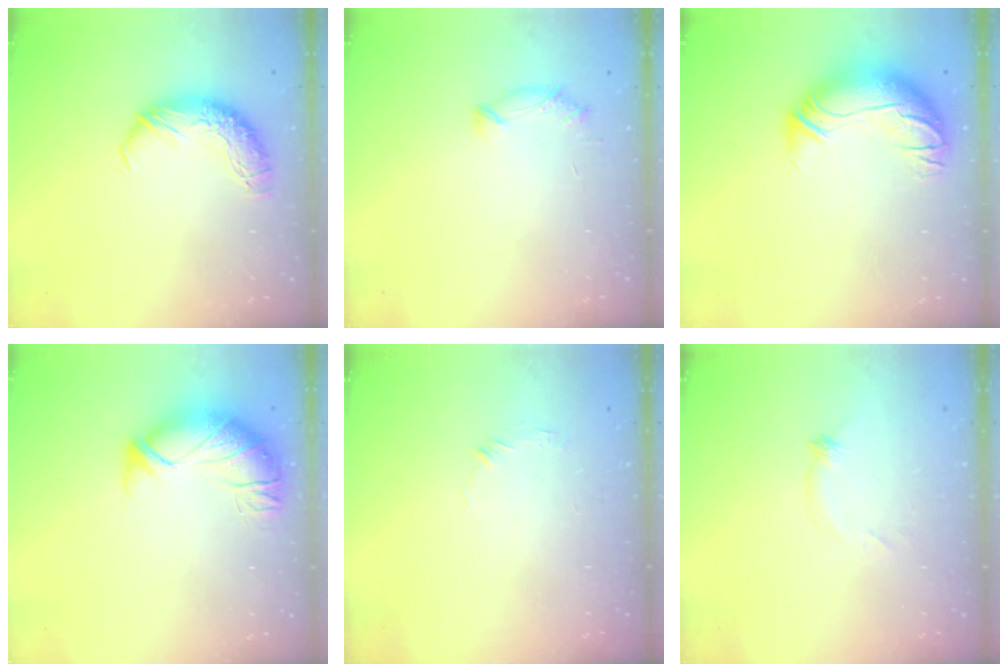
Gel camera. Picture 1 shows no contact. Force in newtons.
{"total": 4.7, "press": 4.6, "slide": 1.2}
{"total": 3.0, "press": 0.4, "slide": 2.9}
{"total": 2.9, "press": 1.4, "slide": 2.5}
{"total": 6.7, "press": 6.6, "slide": 1.0}
{"total": 7.7, "press": 7.7, "slide": 0.7}